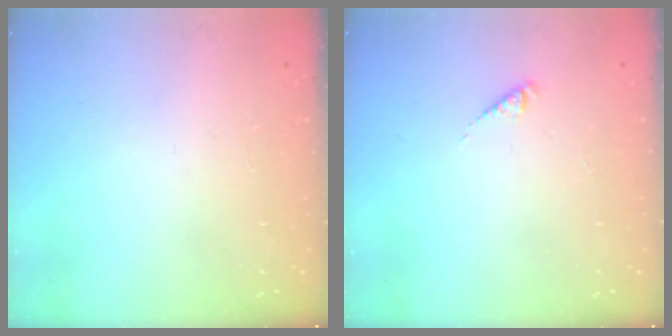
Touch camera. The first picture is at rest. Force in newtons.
{"total": 2.4, "press": 2.4, "slide": 0.4}